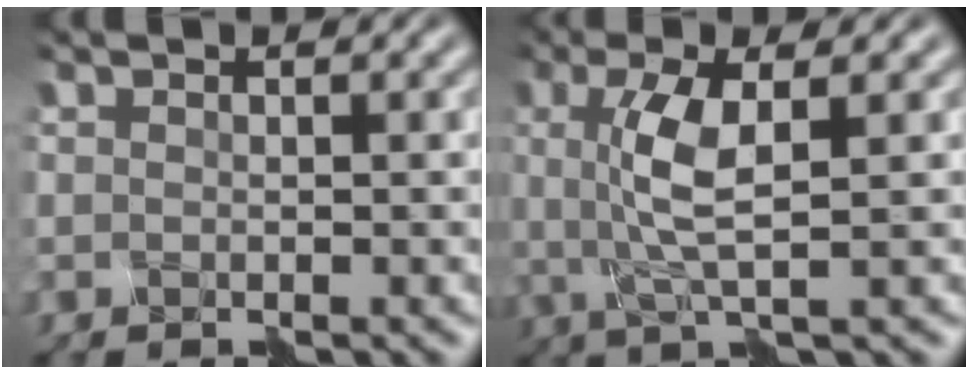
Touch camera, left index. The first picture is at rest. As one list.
[{"total": 4.1, "force": [0.4, 0.7, 4.0], "torque": [-0.098, 0.004, 0.014]}]